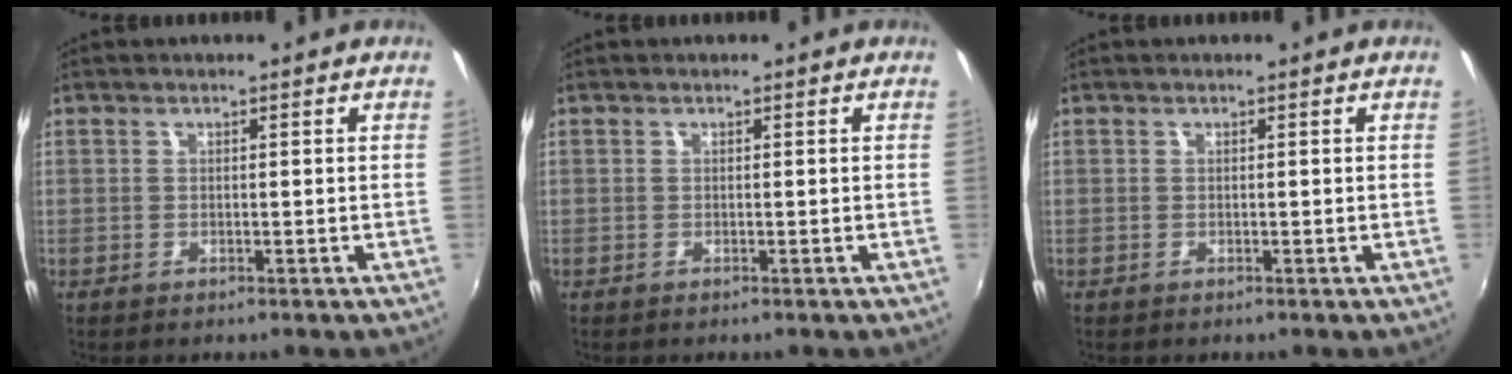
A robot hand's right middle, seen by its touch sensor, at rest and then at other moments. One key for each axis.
{"total": 0.0}
{"total": 0.0}